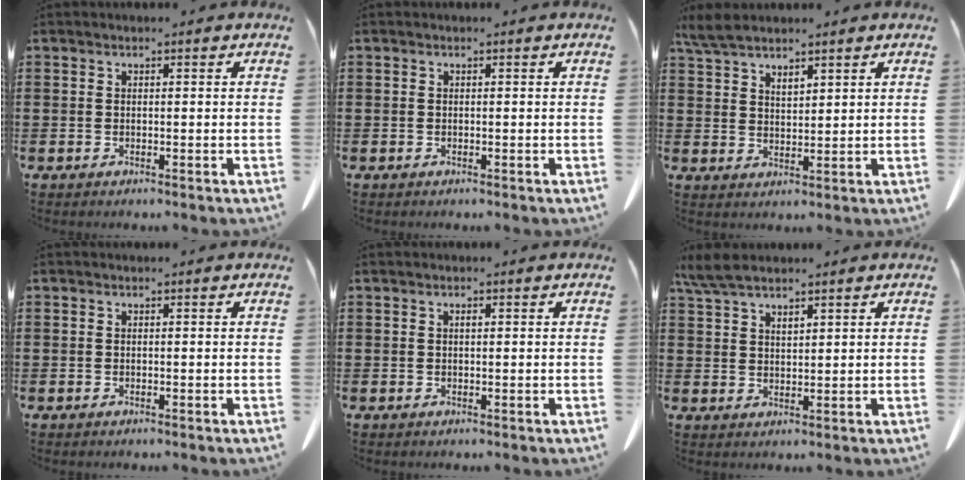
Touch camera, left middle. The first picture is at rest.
{"total": 0.0}
{"total": 4.0, "force": [3.4, 1.2, 1.7], "torque": [-0.044, 0.000, 0.062]}
{"total": 0.0}
{"total": 0.6, "force": [0.2, 0.2, 0.6], "torque": [-0.013, 0.000, 0.004]}
{"total": 3.8, "force": [3.0, 0.8, 2.1], "torque": [-0.048, 0.000, 0.056]}